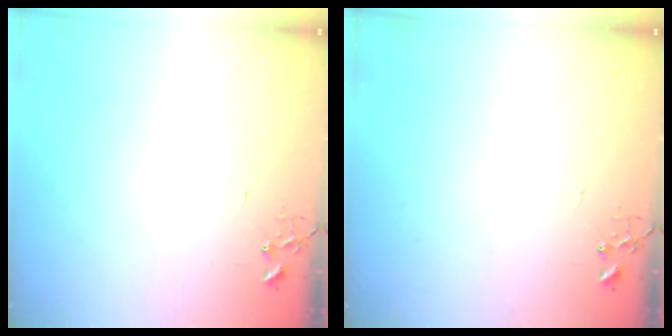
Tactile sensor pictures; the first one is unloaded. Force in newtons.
{"total": 0.0}